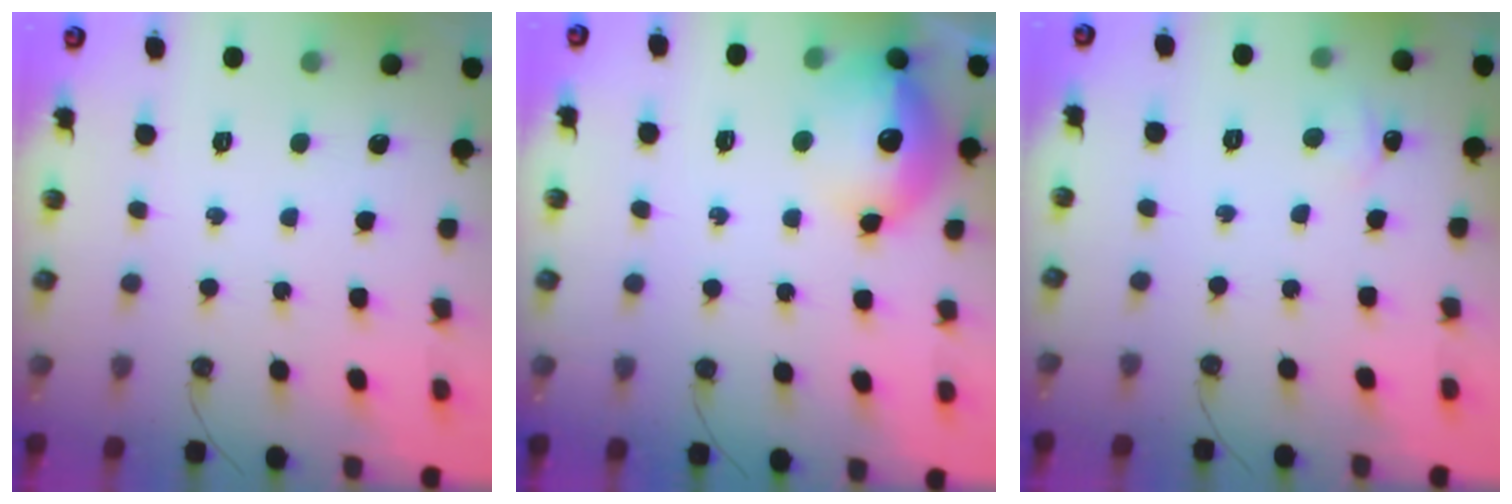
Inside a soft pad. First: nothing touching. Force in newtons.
{"total": 15.8, "press": 15.8, "slide": 1.1}
{"total": 2.8, "press": 2.8, "slide": 0.3}